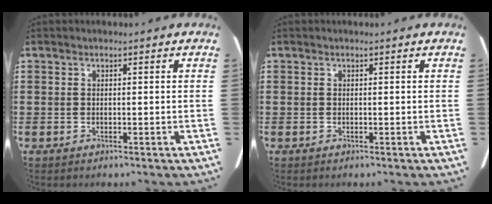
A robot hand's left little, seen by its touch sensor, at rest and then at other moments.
{"total": 0.0}